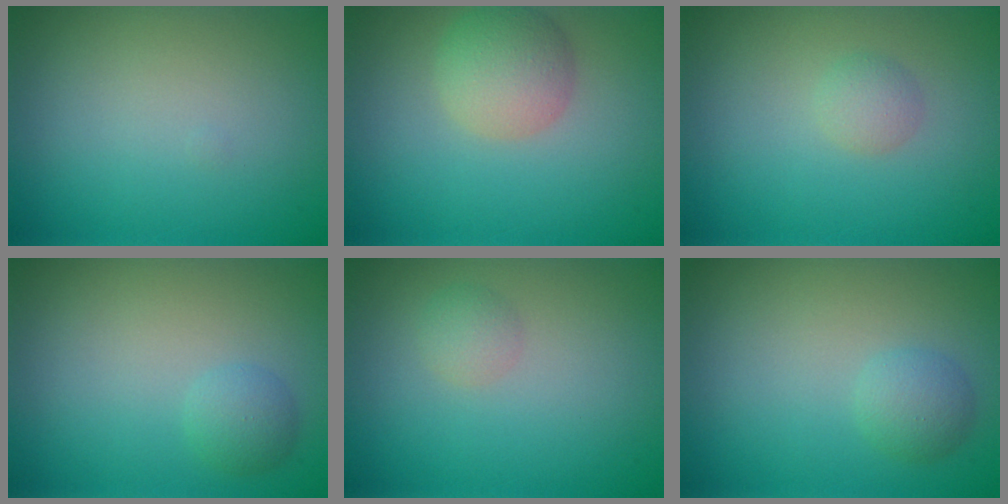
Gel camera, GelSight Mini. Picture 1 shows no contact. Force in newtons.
{"total": 3.6, "press": 3.6, "slide": 0.2}
{"total": 1.3, "press": 1.3, "slide": 0.1}
{"total": 1.6, "press": 1.6, "slide": 0.1}
{"total": 1.3, "press": 1.3, "slide": 0.0}
{"total": 1.8, "press": 1.8, "slide": 0.1}